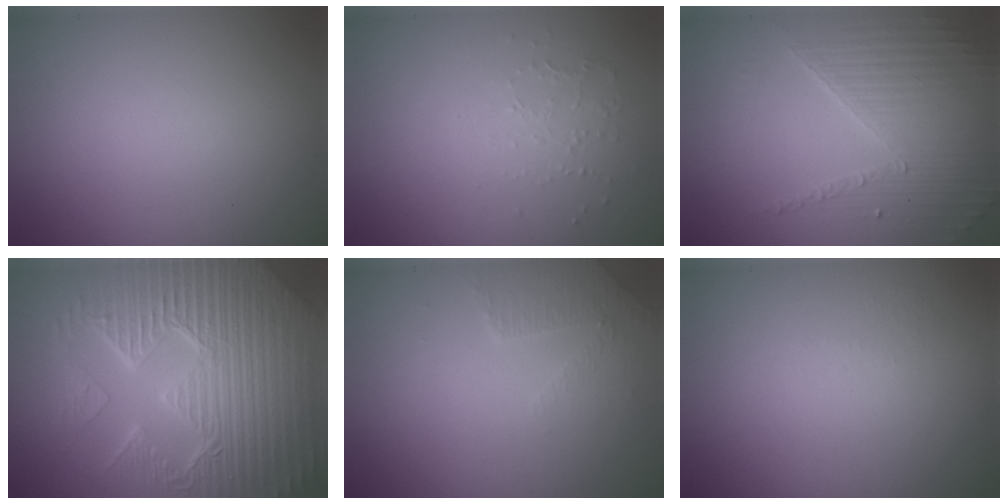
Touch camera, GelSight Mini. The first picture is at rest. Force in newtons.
{"total": 0.8, "press": 0.5, "slide": 0.6}
{"total": 3.7, "press": 3.3, "slide": 1.5}
{"total": 10.7, "press": 7.0, "slide": 8.1}
{"total": 1.9, "press": 1.8, "slide": 0.5}
{"total": 0.6, "press": 0.6, "slide": 0.3}